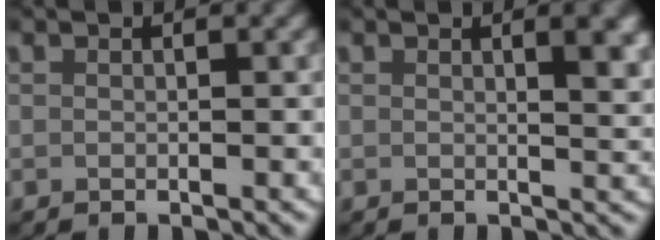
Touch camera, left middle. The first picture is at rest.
{"total": 2.3, "force": [1.1, 0.2, 2.0], "torque": [-0.023, -0.003, 0.016]}